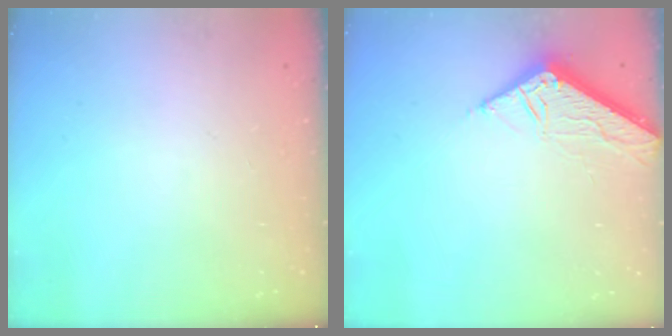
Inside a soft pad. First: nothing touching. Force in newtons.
{"total": 6.3, "press": 6.3, "slide": 0.3}